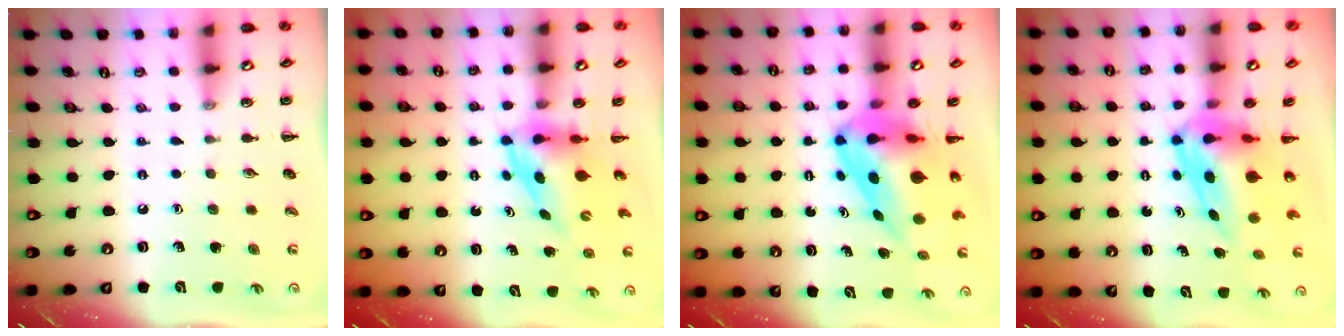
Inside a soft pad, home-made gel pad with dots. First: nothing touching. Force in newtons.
{"total": 3.8, "press": 3.8, "slide": 0.7}
{"total": 9.1, "press": 8.8, "slide": 2.4}
{"total": 8.4, "press": 8.0, "slide": 2.5}